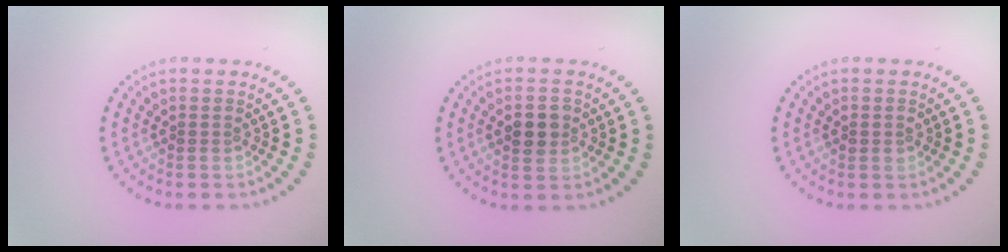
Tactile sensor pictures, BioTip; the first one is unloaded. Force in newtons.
{"total": 2.7, "press": 2.7, "slide": 0.2}
{"total": 1.1, "press": 1.1, "slide": 0.2}